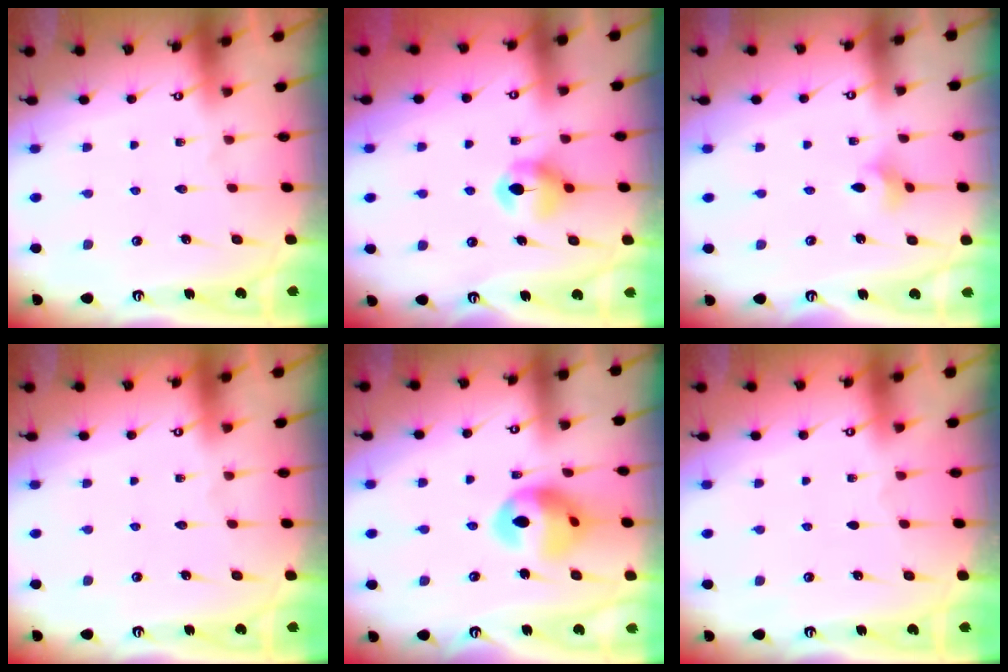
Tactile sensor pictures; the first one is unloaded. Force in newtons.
{"total": 7.3, "press": 7.3, "slide": 0.5}
{"total": 3.3, "press": 3.2, "slide": 0.7}
{"total": 0.0}
{"total": 13.3, "press": 13.2, "slide": 1.5}
{"total": 0.0}